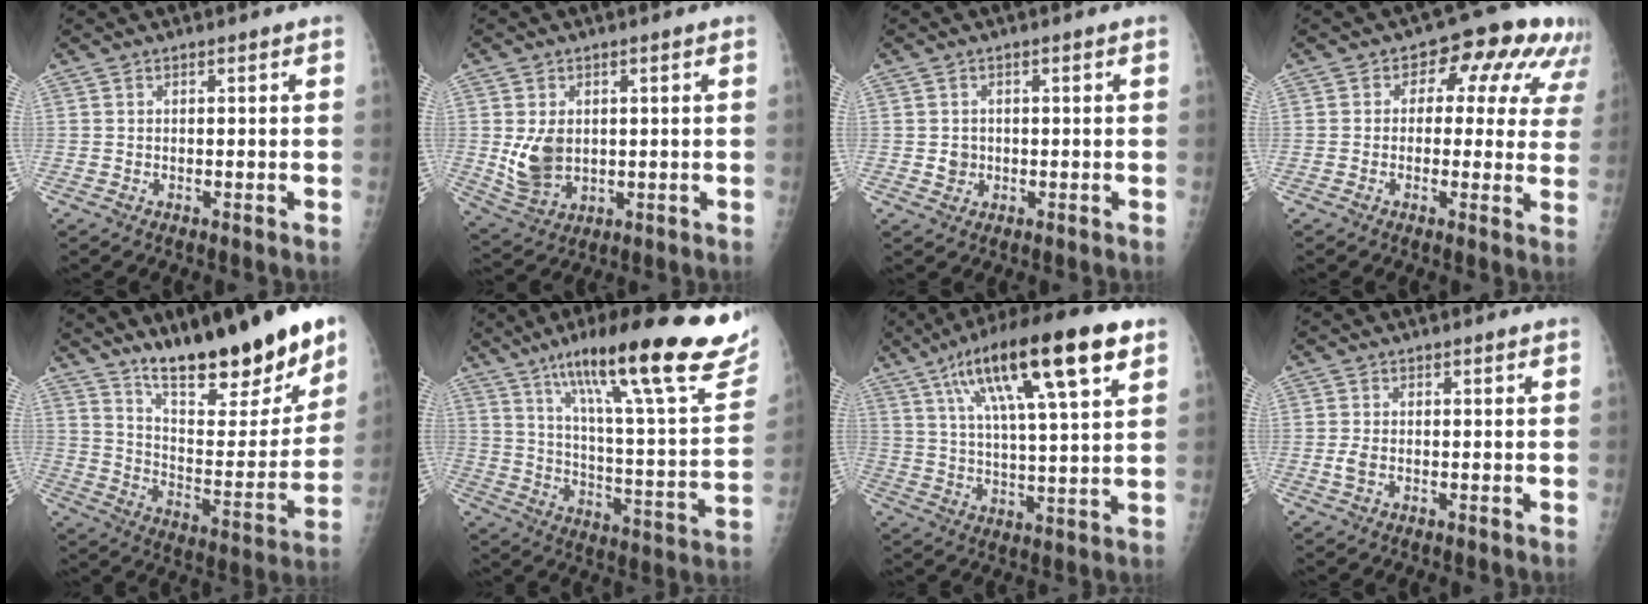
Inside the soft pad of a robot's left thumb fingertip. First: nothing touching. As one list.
[{"total": 7.9, "force": [0.5, 5.7, 5.3], "torque": [-0.084, -0.011, 0.027]}, {"total": 2.2, "force": [-0.2, 2.0, 0.7], "torque": [-0.001, 0.004, 0.001]}, {"total": 12.4, "force": [4.6, 7.7, 8.5], "torque": [-0.045, 0.012, 0.042]}, {"total": 23.2, "force": [16.2, 6.5, 15.3], "torque": [-0.191, -0.091, 0.264]}, {"total": 31.9, "force": [19.5, 6.2, 24.5], "torque": [-0.322, -0.040, 0.291]}, {"total": 21.4, "force": [10.5, 4.9, 18.0], "torque": [-0.292, -0.003, 0.173]}, {"total": 1.8, "force": [-0.4, 1.0, 1.4], "torque": [-0.039, -0.001, -0.010]}]